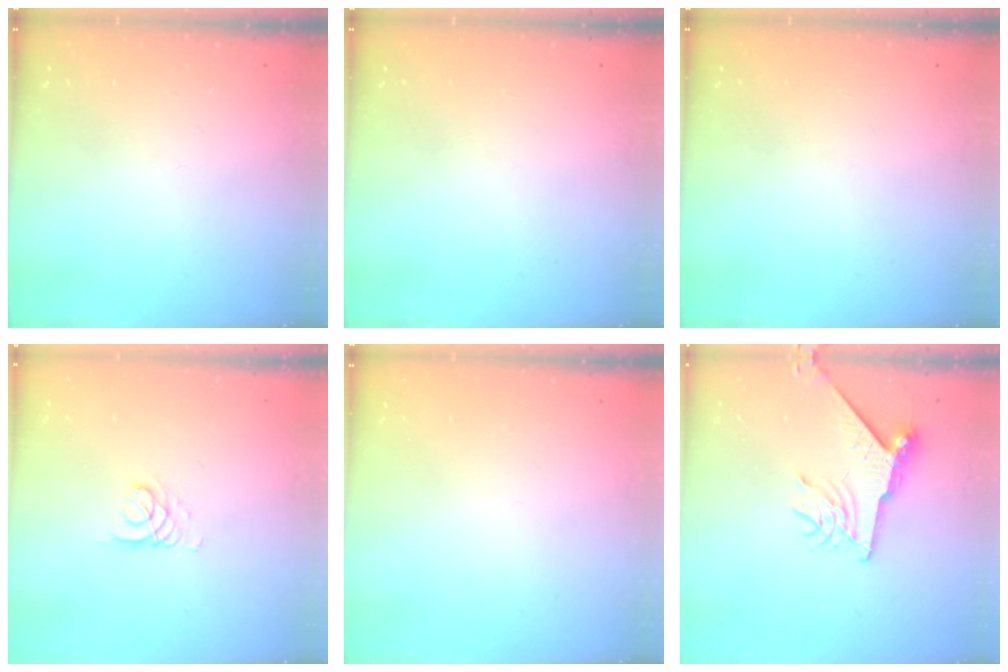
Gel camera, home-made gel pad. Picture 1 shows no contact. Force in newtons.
{"total": 0.0}
{"total": 0.0}
{"total": 2.7, "press": 2.7, "slide": 0.3}
{"total": 0.0}
{"total": 8.7, "press": 8.7, "slide": 0.6}